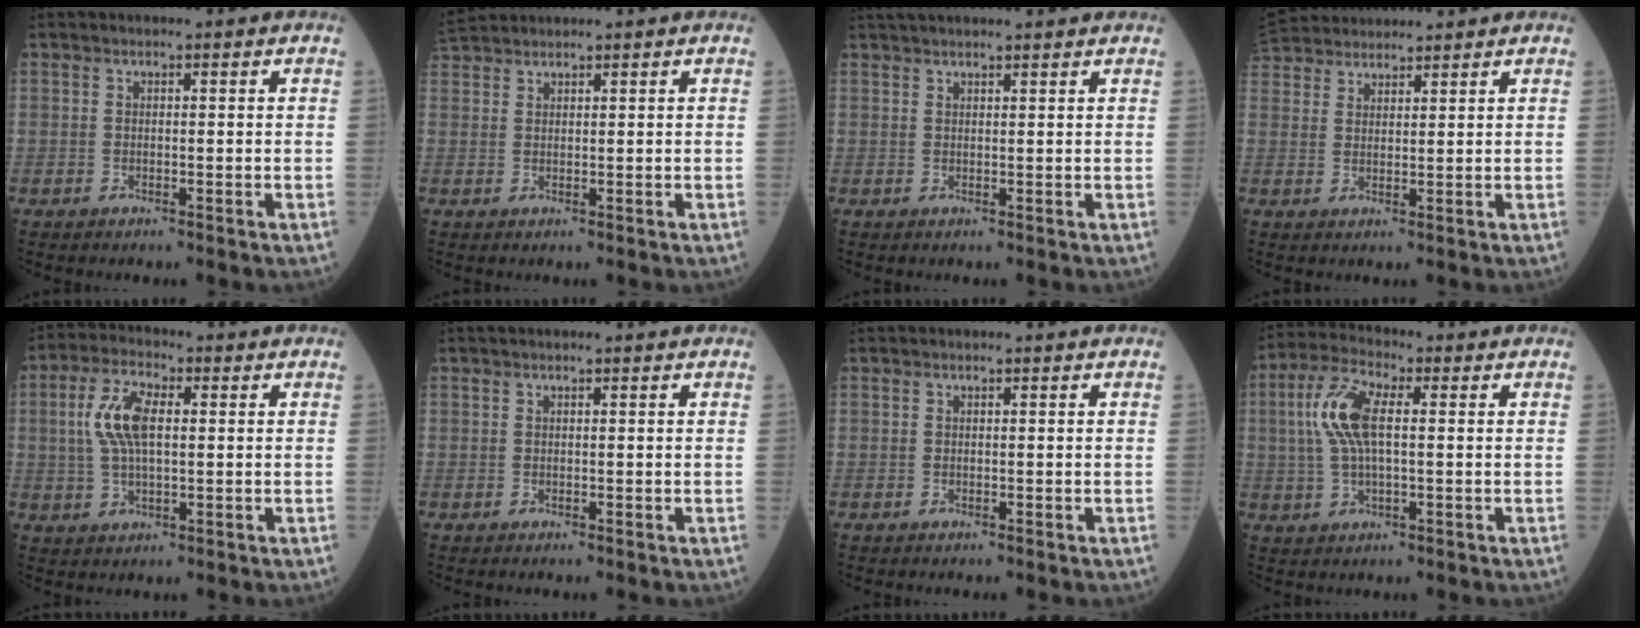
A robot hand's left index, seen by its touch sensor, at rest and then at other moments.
{"total": 3.1, "force": [3.1, 0.2, 0.4], "torque": [-0.019, 0.024, 0.065]}
{"total": 8.5, "force": [7.6, 0.3, 3.8], "torque": [-0.057, 0.037, 0.106]}
{"total": 9.2, "force": [8.5, 2.7, 2.2], "torque": [-0.046, 0.043, 0.153]}
{"total": 7.7, "force": [1.2, 2.9, 7.0], "torque": [-0.159, 0.013, 0.024]}
{"total": 1.7, "force": [1.4, -0.1, 0.9], "torque": [-0.010, 0.021, 0.025]}
{"total": 0.0}
{"total": 8.2, "force": [1.2, 2.7, 7.7], "torque": [-0.179, 0.018, 0.022]}